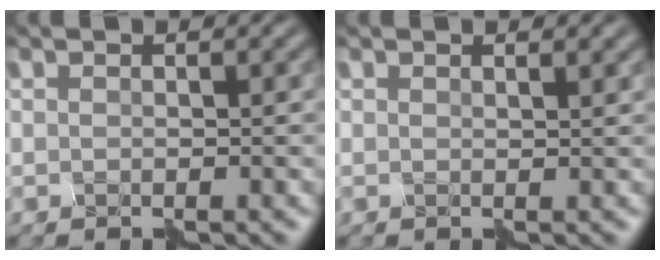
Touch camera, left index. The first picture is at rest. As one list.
[{"total": 0.9, "force": [0.8, 0.2, 0.4], "torque": [0.001, 0.000, 0.004]}]